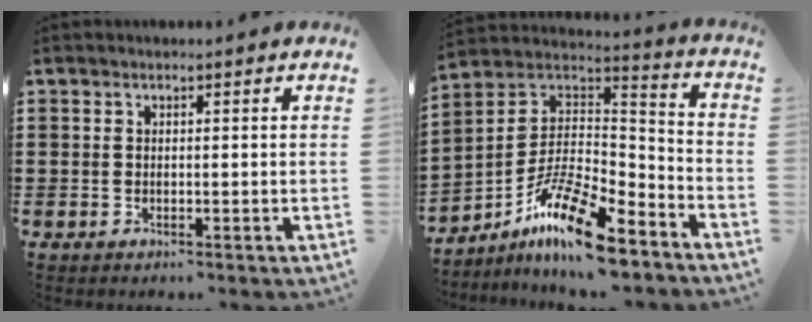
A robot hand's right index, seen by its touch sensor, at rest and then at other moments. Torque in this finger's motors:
{"motor_torque": [0.52, 0.49, 0.51, 0.09]}